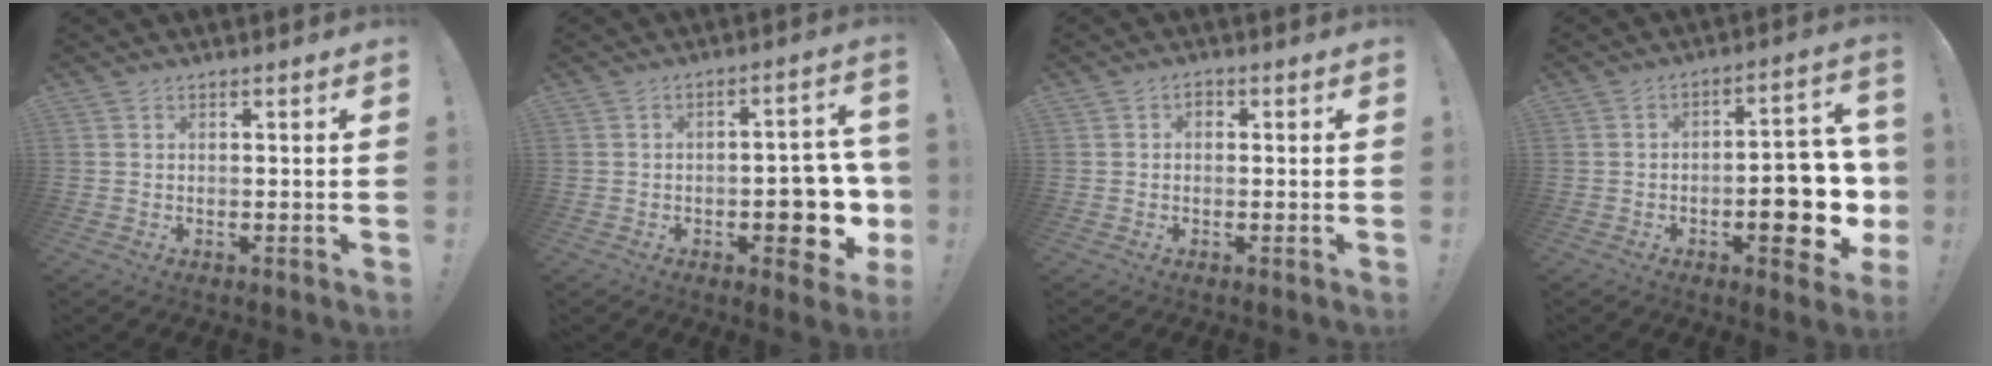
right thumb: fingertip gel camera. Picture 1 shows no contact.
{"total": 12.7, "force": [-3.5, 6.2, 10.5], "torque": [-0.104, 0.012, -0.054]}
{"total": 1.6, "force": [-0.4, 1.2, 0.9], "torque": [-0.009, 0.003, -0.010]}
{"total": 16.0, "force": [-4.0, 6.7, 14.0], "torque": [-0.161, 0.016, -0.055]}